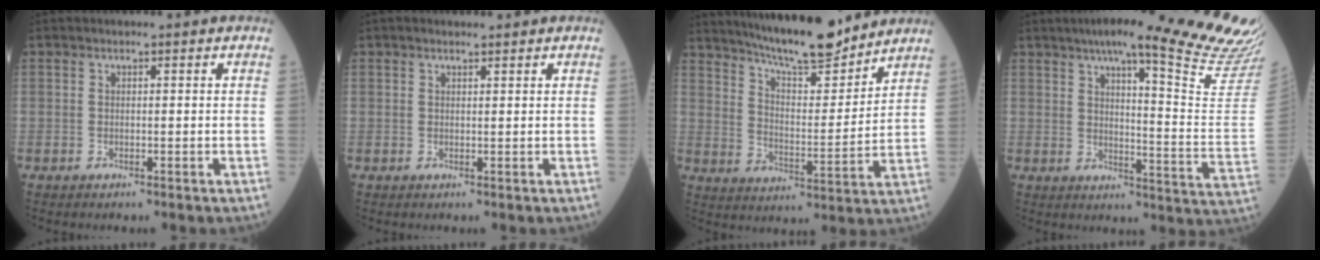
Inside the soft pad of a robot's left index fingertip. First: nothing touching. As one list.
[{"total": 1.7, "force": [1.4, 0.3, 0.8], "torque": [-0.017, 0.012, 0.022]}, {"total": 15.6, "force": [13.8, 1.9, 7.0], "torque": [-0.117, -0.005, 0.223]}, {"total": 25.0, "force": [21.3, -0.6, 13.2], "torque": [-0.179, -0.076, 0.254]}]